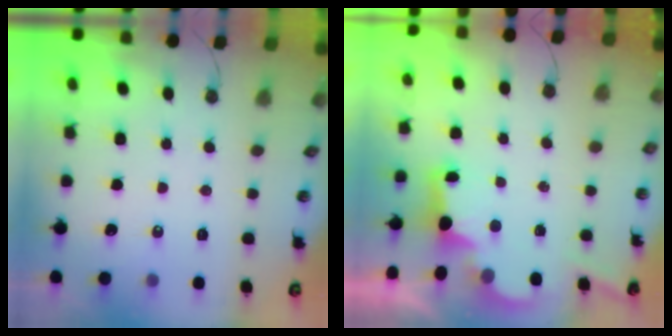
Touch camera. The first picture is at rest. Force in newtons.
{"total": 2.8, "press": 2.7, "slide": 0.9}